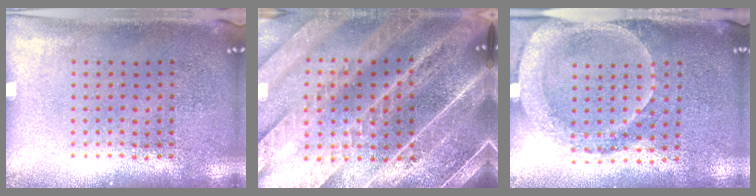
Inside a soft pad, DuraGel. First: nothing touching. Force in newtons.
{"total": 5.5, "press": 4.7, "slide": 2.9}
{"total": 1.8, "press": 1.7, "slide": 0.7}